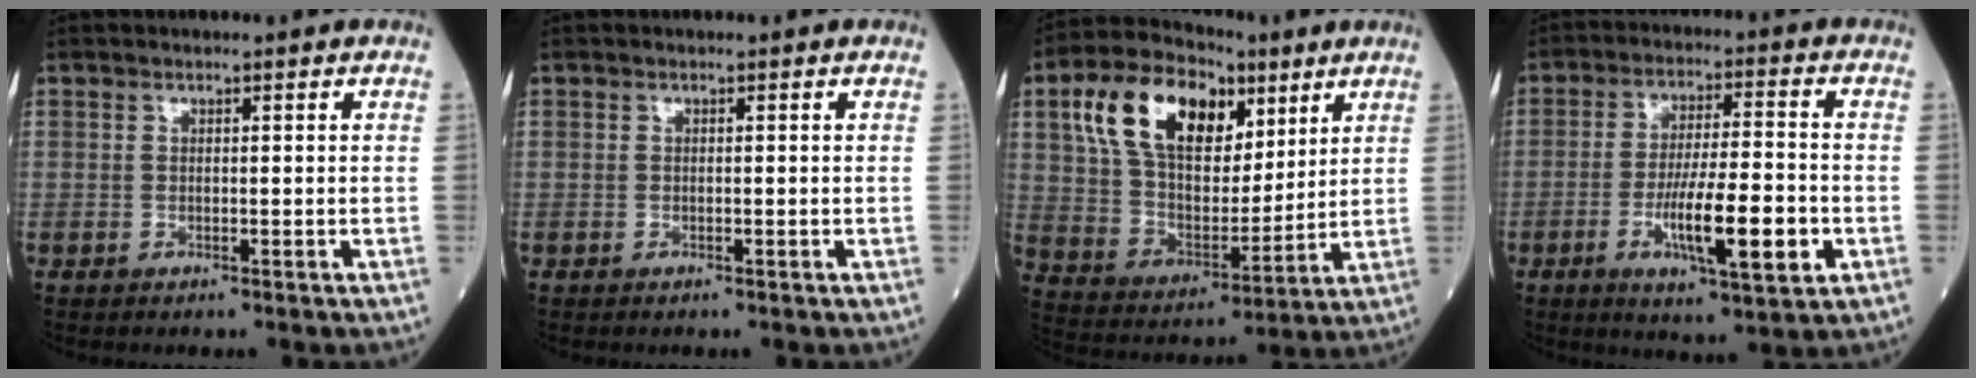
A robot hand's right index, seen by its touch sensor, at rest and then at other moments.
{"total": 0.0}
{"total": 19.2, "force": [8.2, 10.9, 13.5], "torque": [-0.284, 0.038, 0.146]}
{"total": 12.7, "force": [-3.7, 2.4, 11.9], "torque": [-0.211, -0.007, -0.057]}